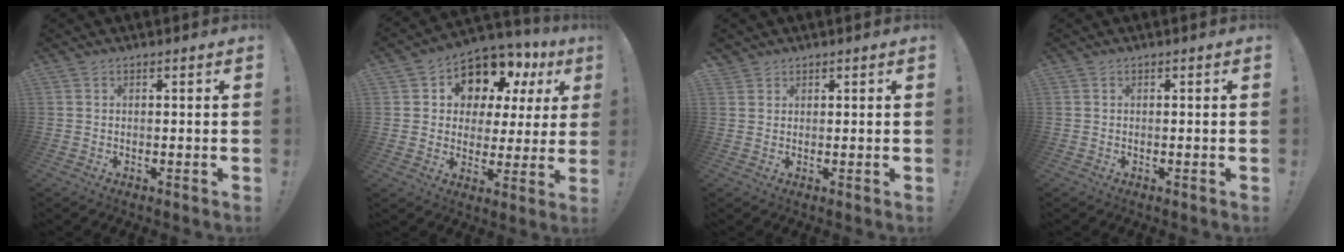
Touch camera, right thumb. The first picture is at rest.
{"total": 10.0, "force": [6.4, 6.8, 3.6], "torque": [-0.054, -0.063, 0.121]}
{"total": 1.7, "force": [1.5, 0.8, 0.1], "torque": [0.003, -0.009, 0.027]}
{"total": 0.0}